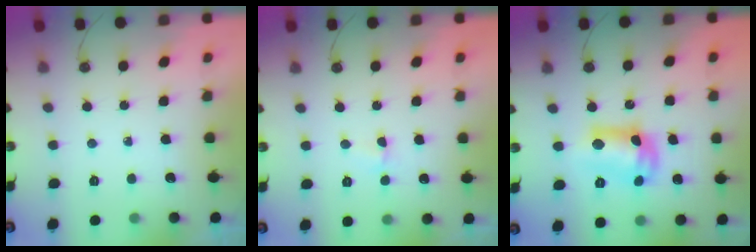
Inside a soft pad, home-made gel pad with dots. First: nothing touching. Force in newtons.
{"total": 3.4, "press": 3.3, "slide": 0.5}
{"total": 13.0, "press": 12.9, "slide": 1.1}